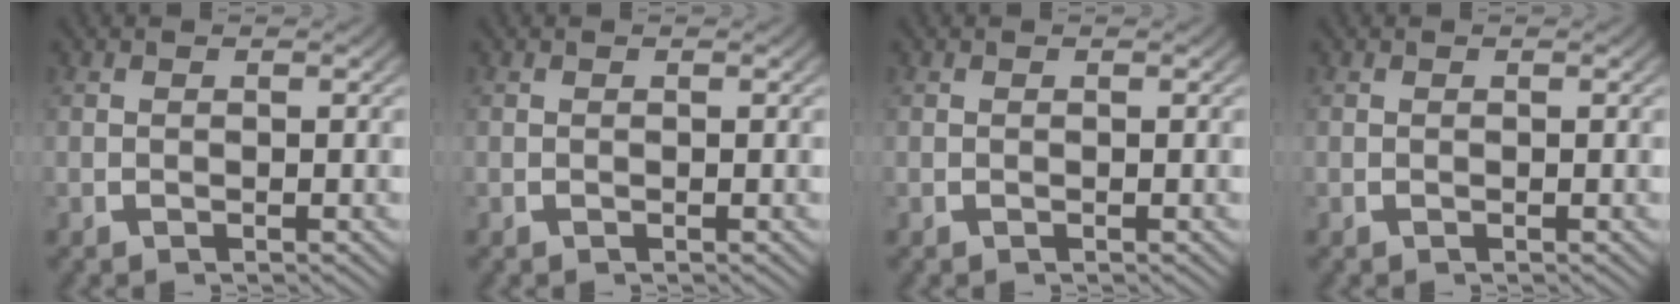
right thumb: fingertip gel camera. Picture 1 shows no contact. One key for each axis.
{"total": 0.0}
{"total": 0.0}
{"total": 0.0}